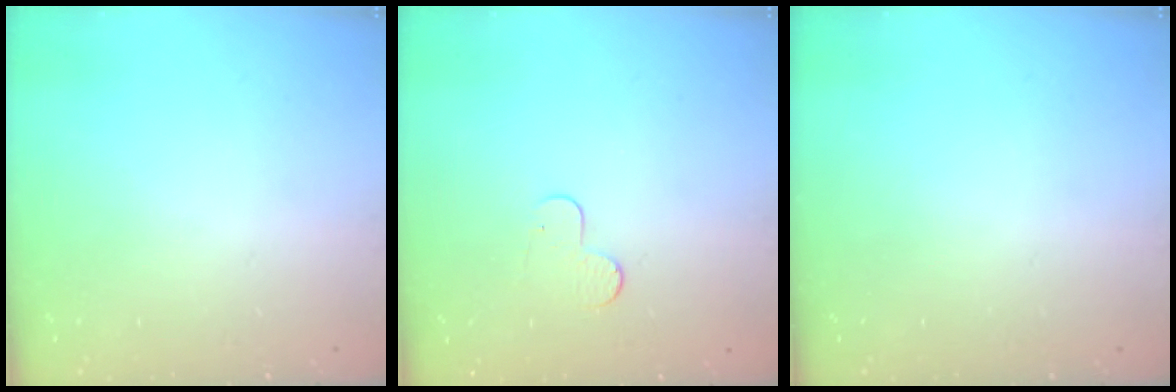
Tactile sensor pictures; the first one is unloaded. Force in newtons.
{"total": 4.9, "press": 4.8, "slide": 0.5}
{"total": 0.0}